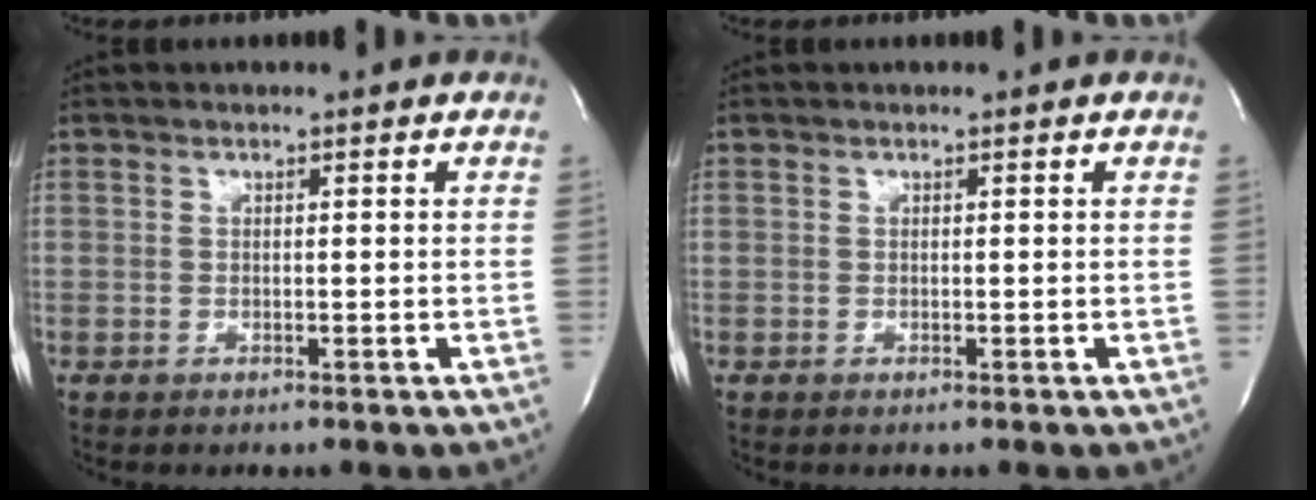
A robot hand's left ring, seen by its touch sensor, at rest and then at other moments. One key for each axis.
{"total": 0.0}